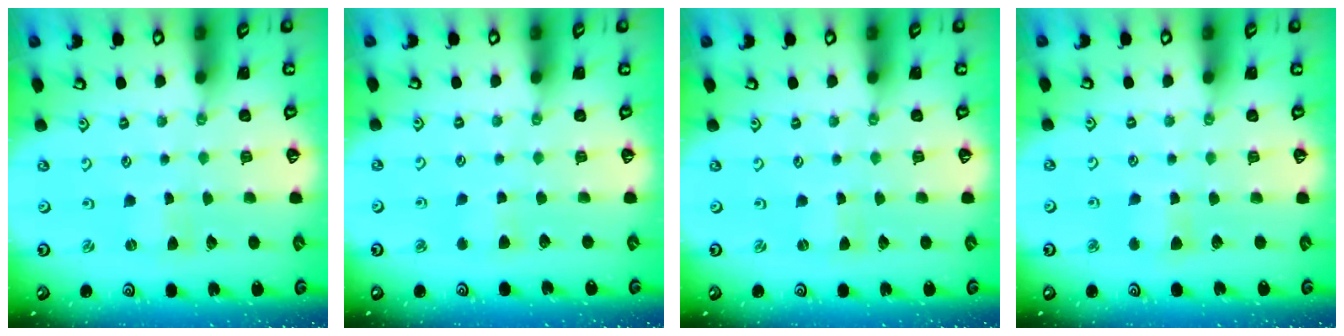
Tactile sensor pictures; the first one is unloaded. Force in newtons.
{"total": 3.1, "press": 3.1, "slide": 0.5}
{"total": 0.0}
{"total": 3.9, "press": 3.9, "slide": 0.5}